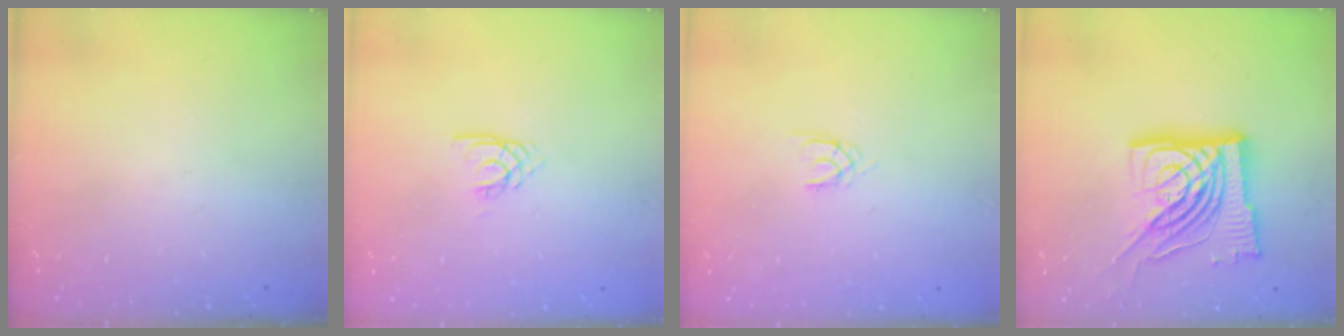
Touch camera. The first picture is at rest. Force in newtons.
{"total": 2.1, "press": 2.1, "slide": 0.2}
{"total": 1.3, "press": 1.2, "slide": 0.3}
{"total": 19.1, "press": 18.9, "slide": 2.7}